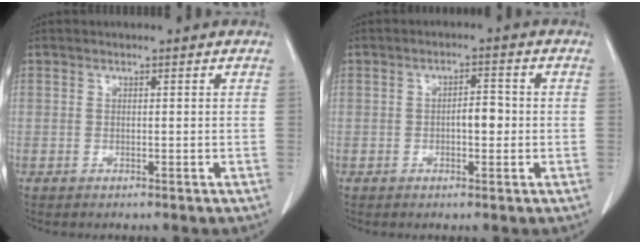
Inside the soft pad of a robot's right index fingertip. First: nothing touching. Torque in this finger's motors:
{"motor_torque": [0.66, -0.23, 0.13, 0.02]}